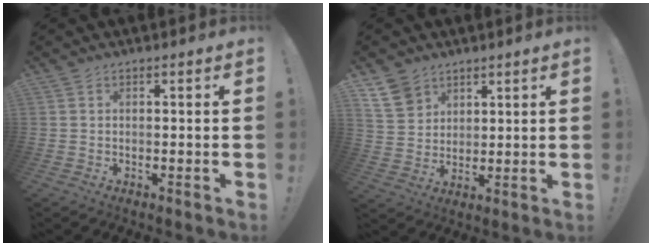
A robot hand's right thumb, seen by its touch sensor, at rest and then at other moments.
{"total": 8.6, "force": [5.7, 6.1, 1.9], "torque": [-0.035, -0.034, 0.117]}